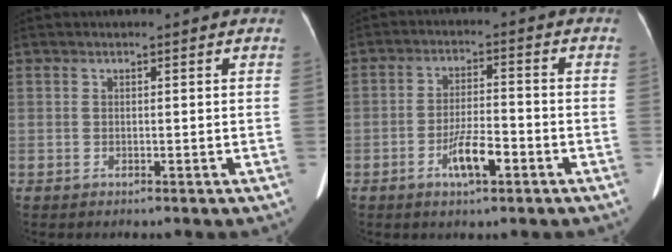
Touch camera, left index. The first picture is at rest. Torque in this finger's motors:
{"motor_torque": [1.07, 0.70, 0.55, 0.13]}